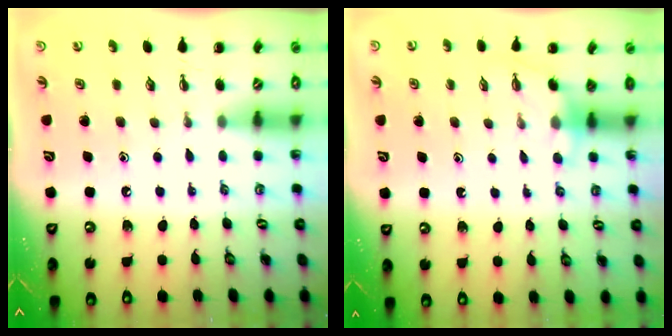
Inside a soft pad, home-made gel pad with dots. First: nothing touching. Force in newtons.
{"total": 3.6, "press": 3.6, "slide": 0.3}